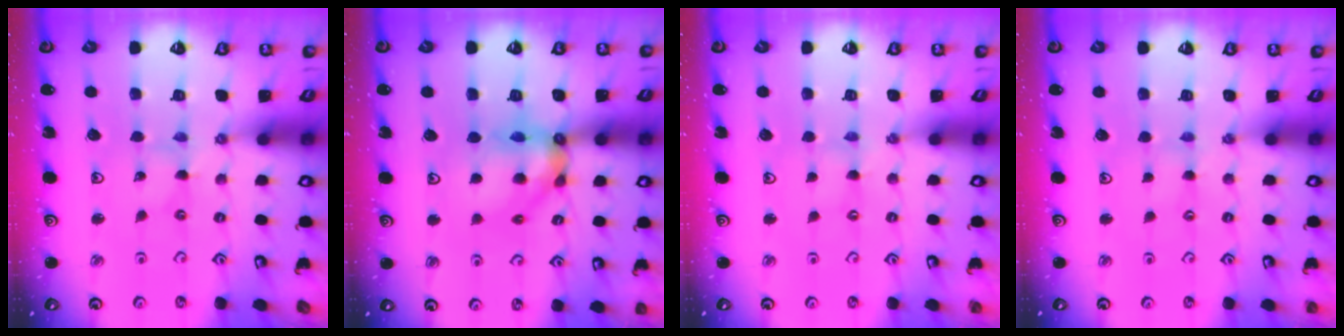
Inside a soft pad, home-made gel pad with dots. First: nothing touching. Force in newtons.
{"total": 12.7, "press": 12.6, "slide": 1.2}
{"total": 0.7, "press": 0.7, "slide": 0.1}
{"total": 1.3, "press": 1.3, "slide": 0.3}